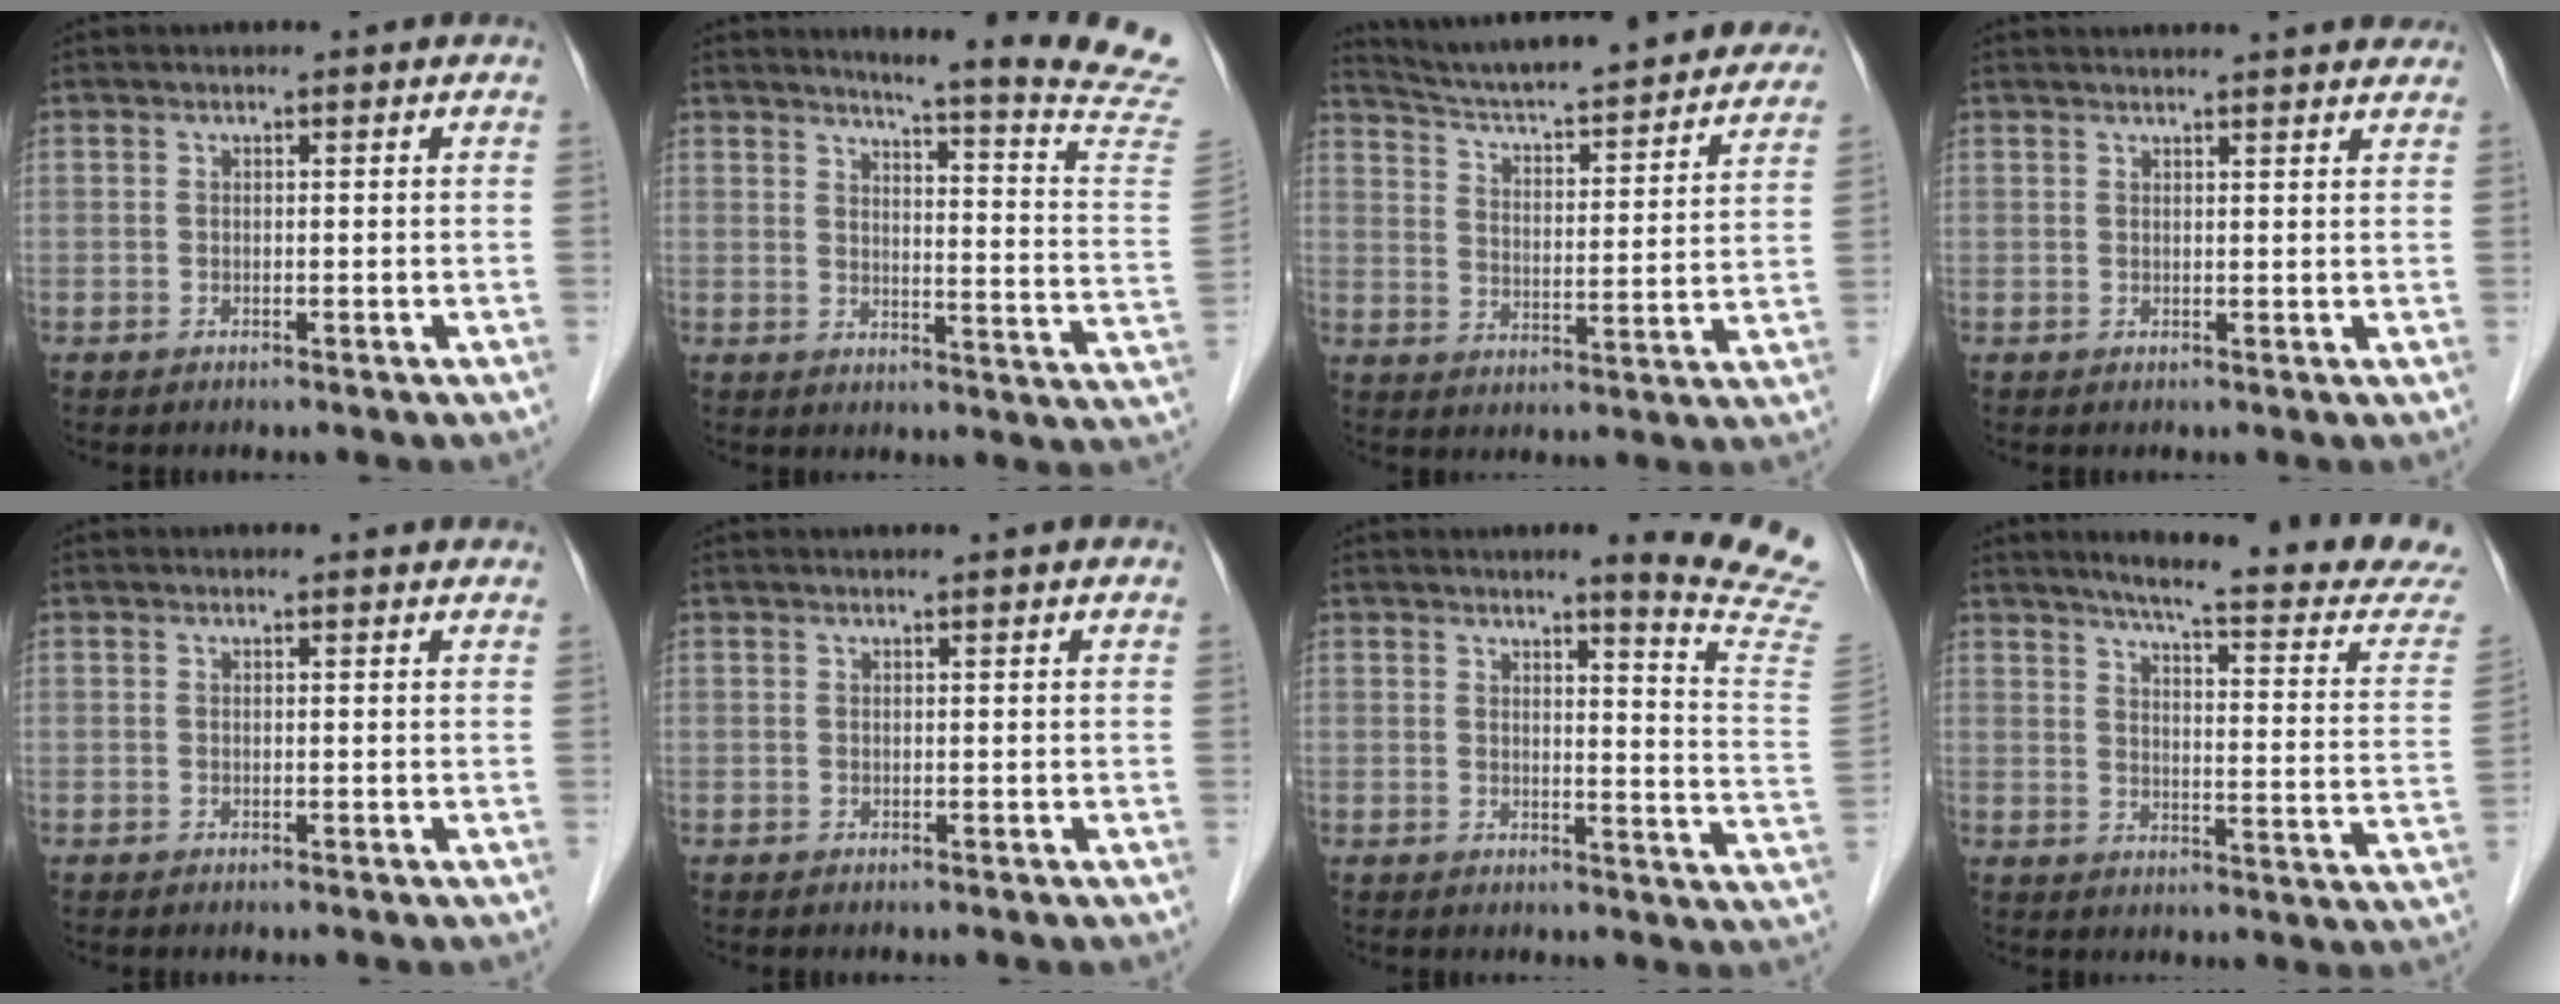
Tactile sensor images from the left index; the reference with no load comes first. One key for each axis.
{"total": 19.1, "fx": 17.4, "fy": -2.0, "fz": 7.7, "tx": -0.109, "ty": -0.121, "tz": 0.191}
{"total": 27.1, "fx": 24.9, "fy": 3.5, "fz": 10.2, "tx": -0.160, "ty": -0.031, "tz": 0.326}
{"total": 11.2, "fx": 10.5, "fy": 1.1, "fz": 3.7, "tx": -0.041, "ty": 0.020, "tz": 0.113}
{"total": 2.7, "fx": 2.6, "fy": 0.3, "fz": 0.4, "tx": -0.012, "ty": 0.005, "tz": 0.022}
{"total": 3.6, "fx": 3.4, "fy": -0.2, "fz": 1.3, "tx": -0.017, "ty": 0.023, "tz": 0.039}
{"total": 12.1, "fx": 10.9, "fy": -2.2, "fz": 4.9, "tx": -0.059, "ty": -0.097, "tz": 0.107}
{"total": 20.7, "fx": 19.0, "fy": -0.4, "fz": 8.2, "tx": -0.113, "ty": -0.086, "tz": 0.224}